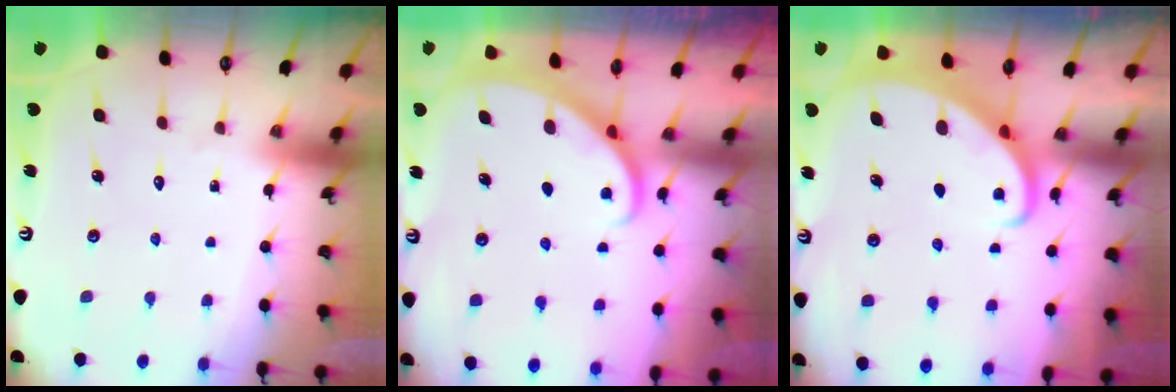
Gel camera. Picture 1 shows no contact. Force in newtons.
{"total": 2.2, "press": 2.2, "slide": 0.1}
{"total": 2.6, "press": 2.6, "slide": 0.3}